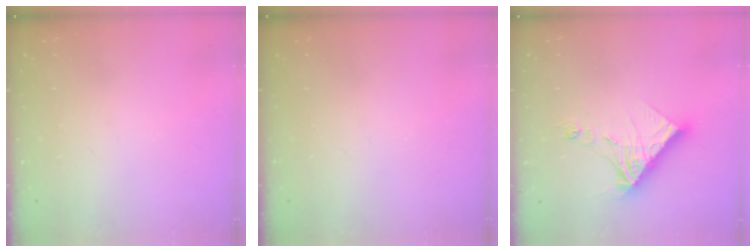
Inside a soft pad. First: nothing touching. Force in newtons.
{"total": 0.0}
{"total": 14.1, "press": 14.0, "slide": 1.5}